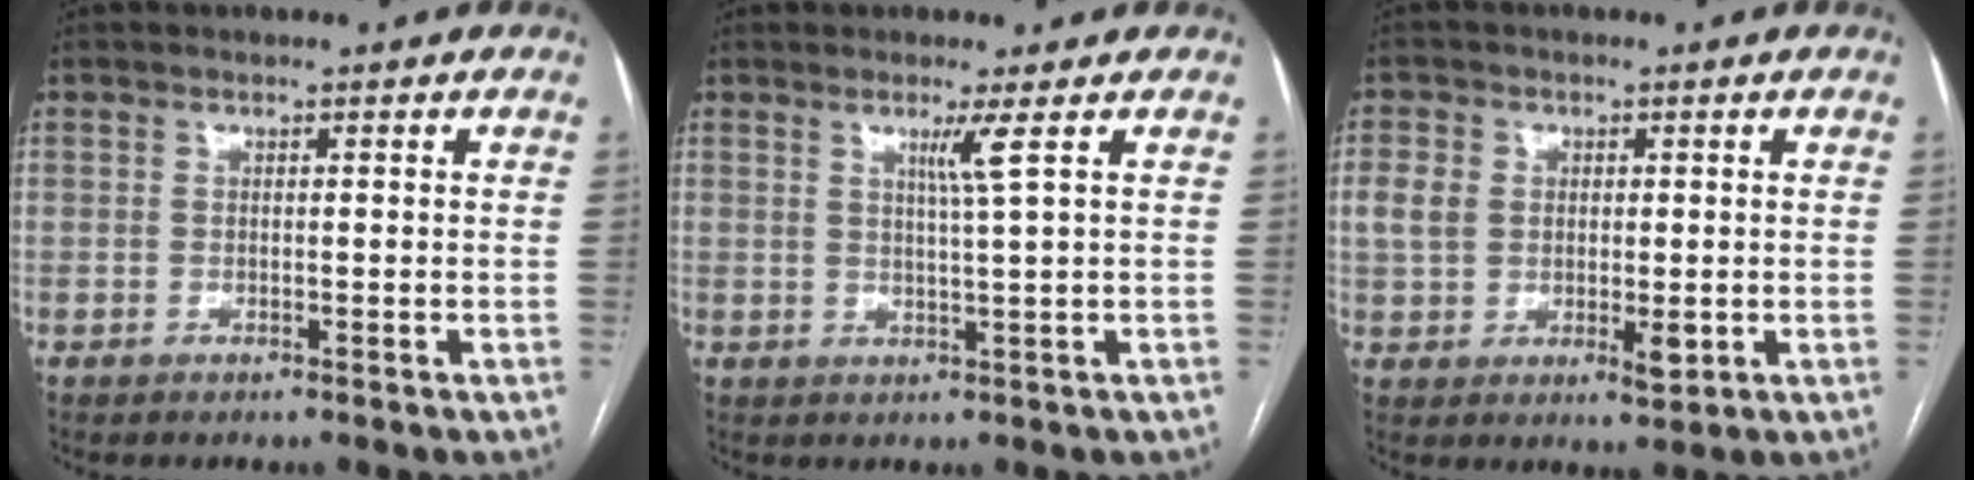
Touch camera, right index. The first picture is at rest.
{"total": 2.9, "force": [1.3, -1.2, 2.3], "torque": [-0.045, -0.011, 0.028]}
{"total": 6.8, "force": [0.0, 4.6, 5.1], "torque": [-0.087, 0.003, 0.008]}